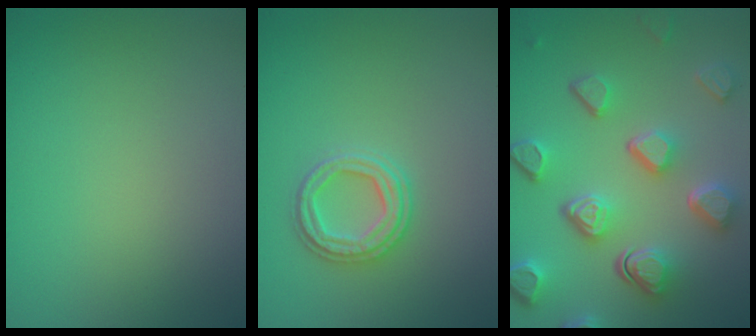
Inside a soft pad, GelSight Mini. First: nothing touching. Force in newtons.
{"total": 2.7, "press": 2.7, "slide": 0.3}
{"total": 7.3, "press": 5.6, "slide": 4.7}